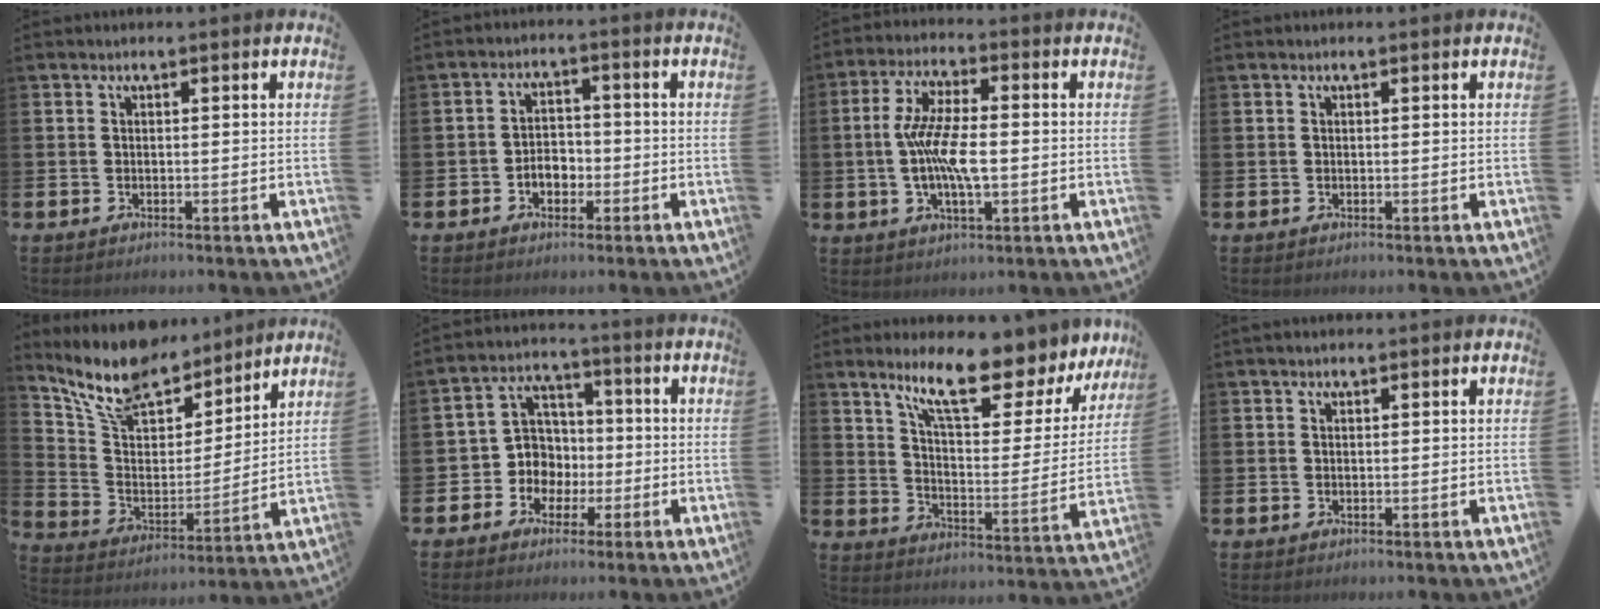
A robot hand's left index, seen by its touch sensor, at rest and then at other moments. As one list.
[{"total": 3.1, "force": [-1.3, 2.3, 1.6], "torque": [-0.022, 0.001, -0.031]}, {"total": 8.3, "force": [-0.4, 3.1, 7.7], "torque": [-0.162, 0.005, -0.010]}, {"total": 0.0}, {"total": 12.2, "force": [10.8, 4.8, 3.3], "torque": [-0.118, -0.064, 0.199]}, {"total": 6.3, "force": [-0.6, 6.1, 1.4], "torque": [-0.064, 0.001, -0.015]}, {"total": 12.1, "force": [9.9, 2.6, 6.4], "torque": [-0.133, -0.058, 0.167]}, {"total": 0.7, "force": [0.6, 0.2, 0.2], "torque": [-0.001, 0.001, 0.010]}]